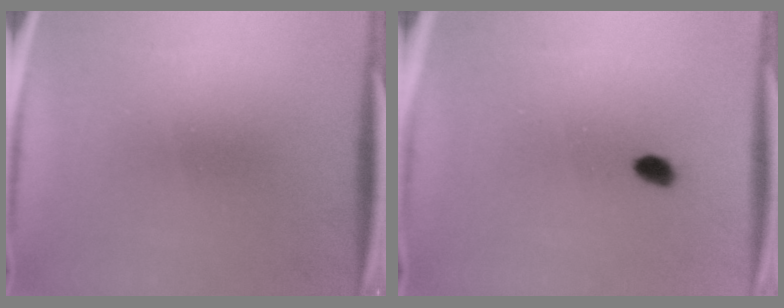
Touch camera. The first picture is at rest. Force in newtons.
{"total": 1.5}